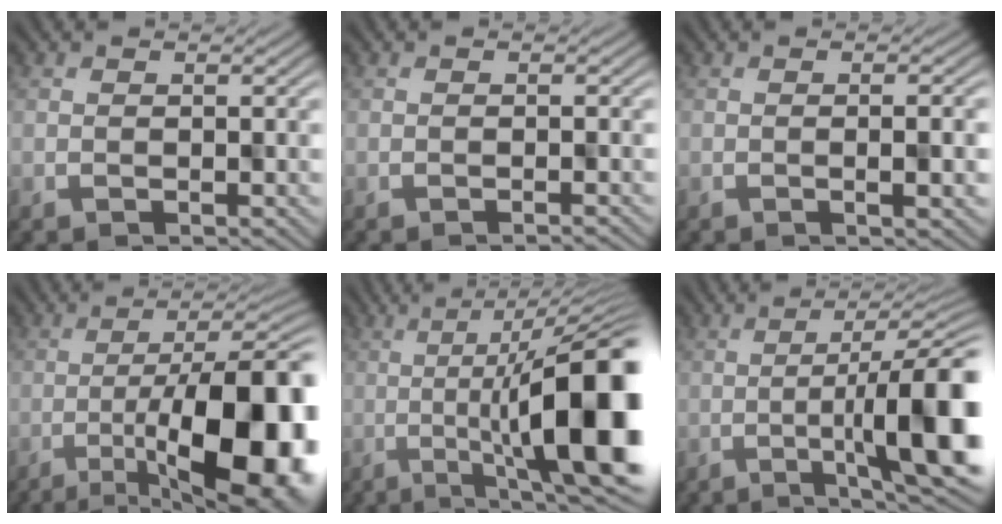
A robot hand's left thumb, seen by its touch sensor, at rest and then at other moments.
{"total": 0.8, "force": [-0.7, -0.1, 0.4], "torque": [-0.005, 0.004, -0.013]}
{"total": 2.9, "force": [-0.6, 0.5, 2.8], "torque": [-0.037, 0.003, -0.010]}
{"total": 17.3, "force": [-5.3, 6.8, 14.9], "torque": [-0.210, -0.026, -0.065]}
{"total": 16.8, "force": [-2.0, 5.3, 15.8], "torque": [-0.207, -0.012, -0.007]}
{"total": 13.4, "force": [-2.5, 3.4, 12.7], "torque": [-0.177, -0.019, -0.015]}